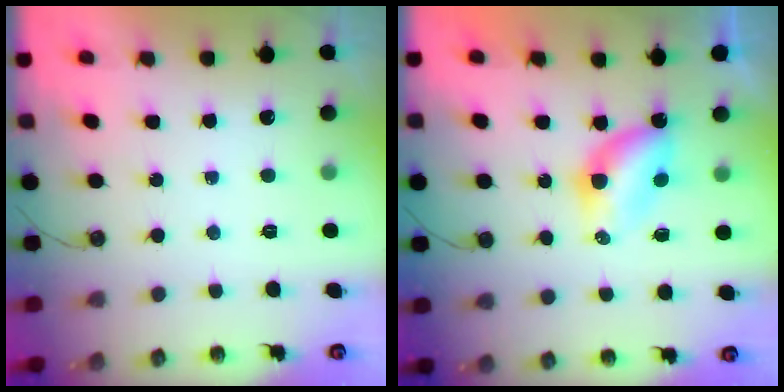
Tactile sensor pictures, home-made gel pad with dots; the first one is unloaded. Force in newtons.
{"total": 5.5, "press": 5.5, "slide": 0.4}